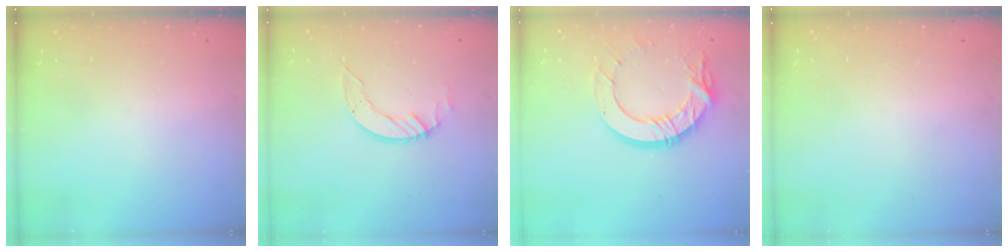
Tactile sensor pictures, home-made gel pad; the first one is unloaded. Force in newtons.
{"total": 5.4, "press": 5.4, "slide": 0.1}
{"total": 14.5, "press": 14.5, "slide": 1.3}
{"total": 0.0}